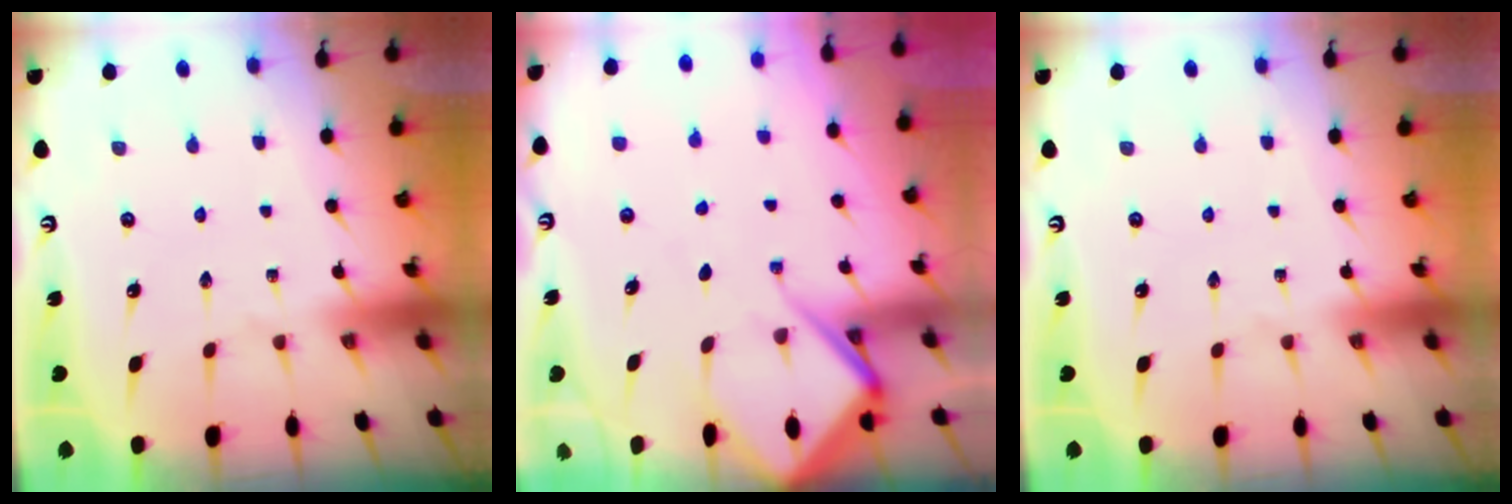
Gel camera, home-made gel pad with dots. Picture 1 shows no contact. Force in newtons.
{"total": 8.2, "press": 8.2, "slide": 0.8}
{"total": 0.0}